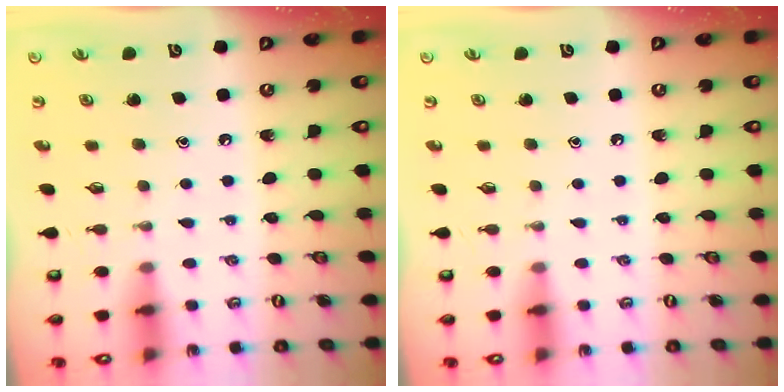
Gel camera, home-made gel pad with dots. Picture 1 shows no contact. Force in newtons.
{"total": 0.0}